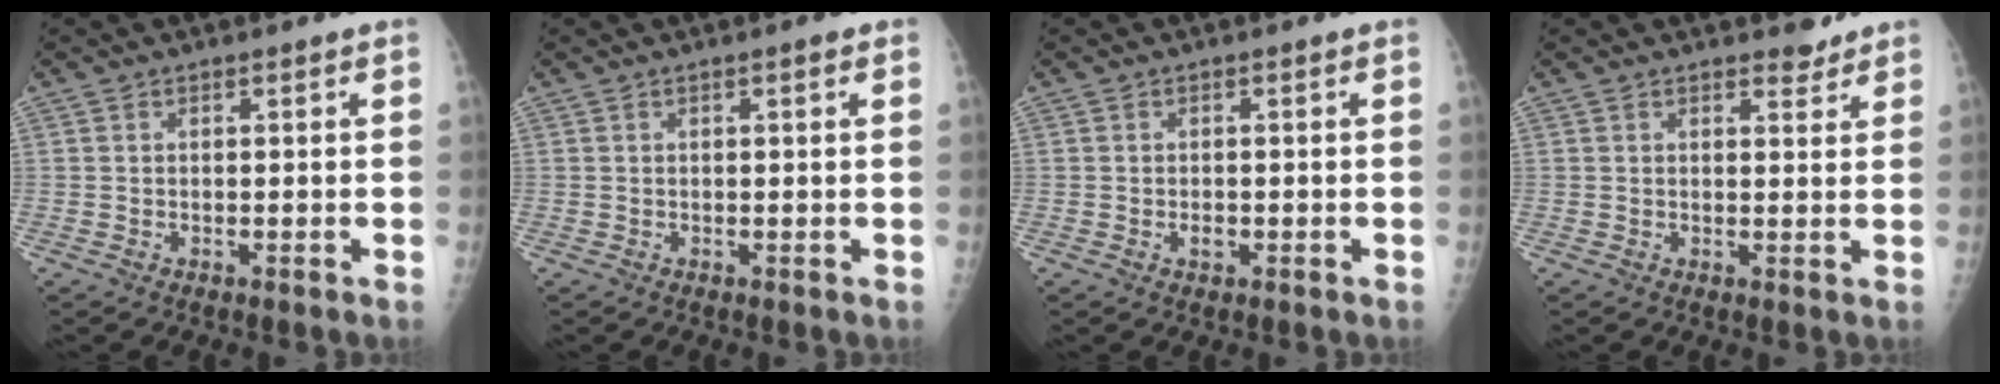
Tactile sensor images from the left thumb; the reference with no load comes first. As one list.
[{"total": 1.1, "force": [0.7, 0.1, 0.9], "torque": [-0.012, 0.000, 0.008]}, {"total": 1.1, "force": [-0.2, 0.7, 0.8], "torque": [-0.013, -0.002, 0.000]}, {"total": 2.6, "force": [2.3, 1.0, 0.7], "torque": [0.003, -0.017, 0.029]}]